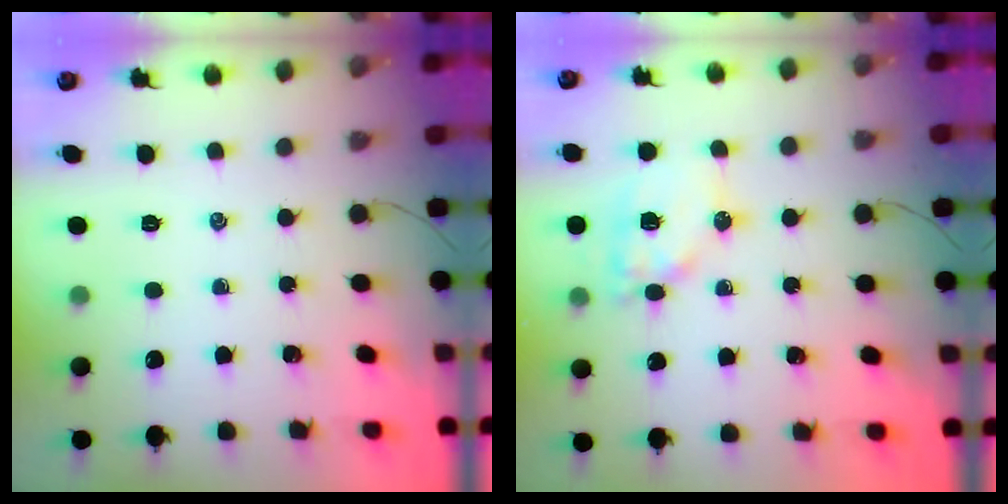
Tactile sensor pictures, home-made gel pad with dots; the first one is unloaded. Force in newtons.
{"total": 13.6, "press": 13.5, "slide": 2.0}